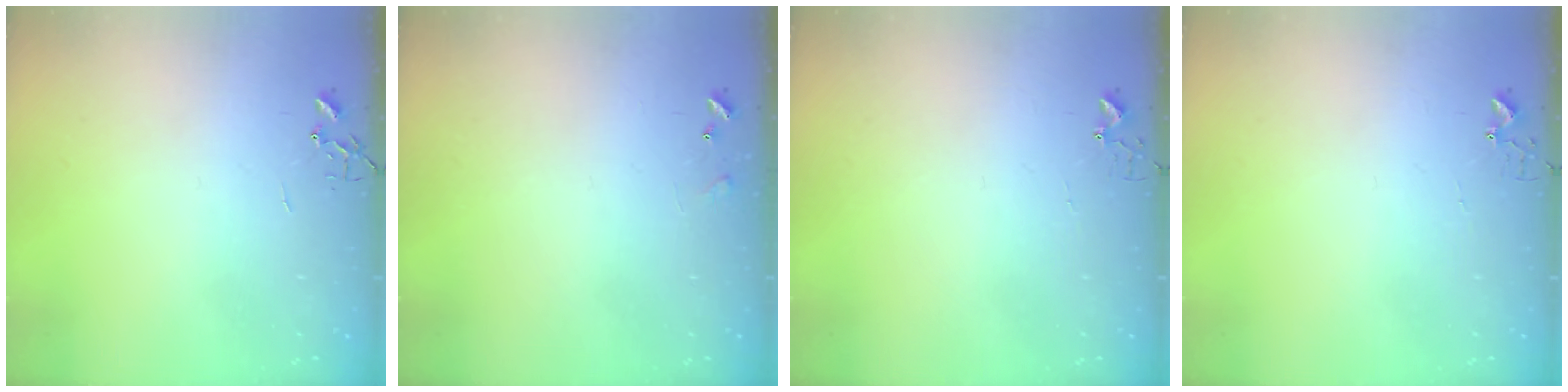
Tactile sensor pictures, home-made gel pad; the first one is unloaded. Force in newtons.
{"total": 5.9, "press": 5.9, "slide": 0.9}
{"total": 2.7, "press": 2.7, "slide": 0.3}
{"total": 2.7, "press": 2.7, "slide": 0.3}